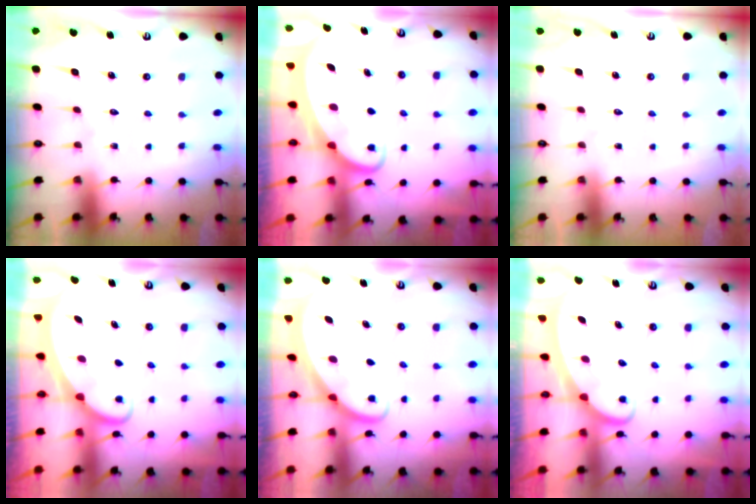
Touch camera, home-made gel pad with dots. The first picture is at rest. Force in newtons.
{"total": 3.6, "press": 3.6, "slide": 0.3}
{"total": 0.0}
{"total": 2.3, "press": 2.3, "slide": 0.4}
{"total": 1.5, "press": 1.5, "slide": 0.1}
{"total": 2.5, "press": 2.5, "slide": 0.3}